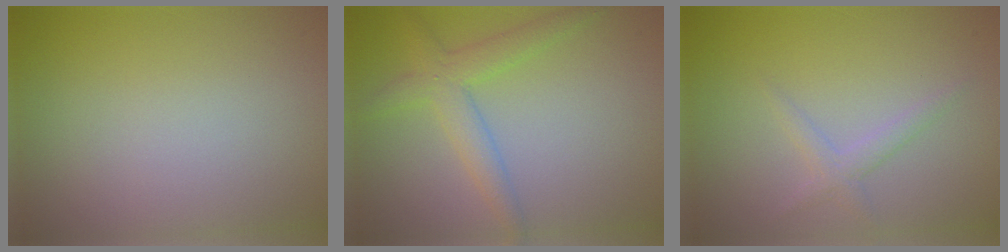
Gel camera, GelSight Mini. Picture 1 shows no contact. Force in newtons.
{"total": 3.2, "press": 3.2, "slide": 0.1}
{"total": 1.5, "press": 1.5, "slide": 0.1}